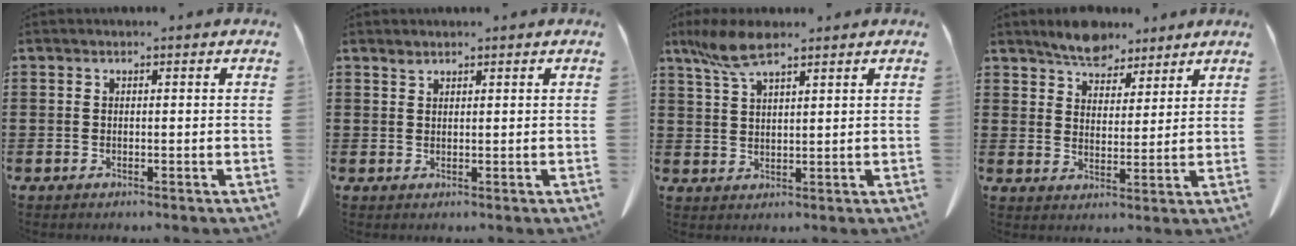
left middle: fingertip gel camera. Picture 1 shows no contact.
{"total": 0.9, "force": [0.8, 0.3, 0.2], "torque": [-0.008, -0.001, 0.017]}
{"total": 6.3, "force": [4.3, 1.5, 4.4], "torque": [-0.103, -0.003, 0.076]}
{"total": 6.2, "force": [5.4, 2.4, 1.6], "torque": [-0.048, -0.011, 0.104]}